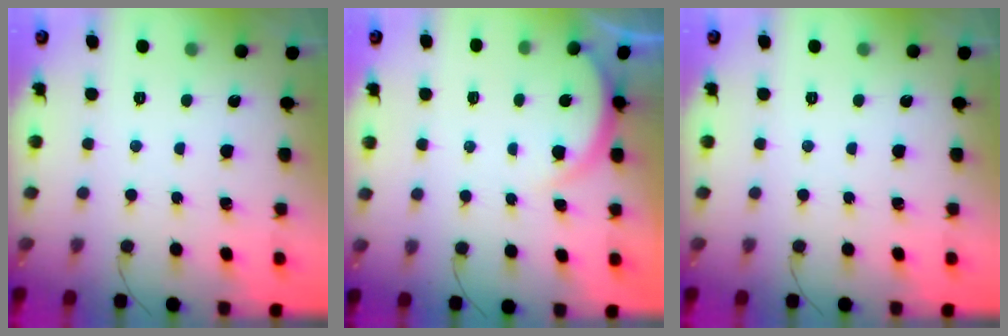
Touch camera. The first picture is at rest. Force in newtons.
{"total": 4.1, "press": 4.0, "slide": 0.5}
{"total": 0.0}